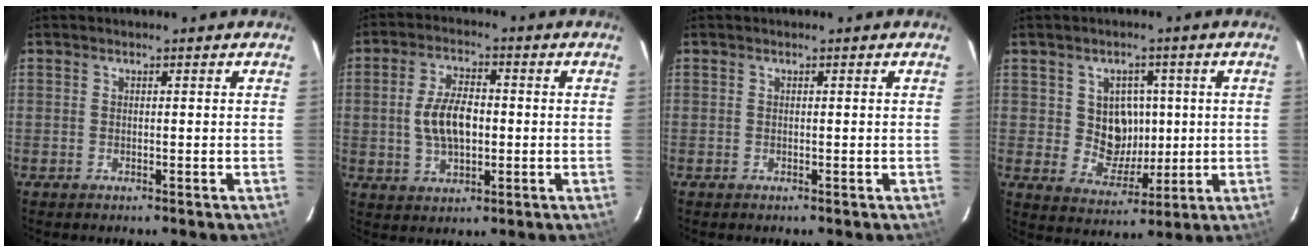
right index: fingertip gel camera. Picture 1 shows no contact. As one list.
[{"total": 8.6, "force": [-0.3, 4.6, 7.3], "torque": [-0.143, 0.007, -0.002]}, {"total": 0.0}, {"total": 7.7, "force": [1.0, 7.0, 3.0], "torque": [-0.056, 0.009, 0.030]}]